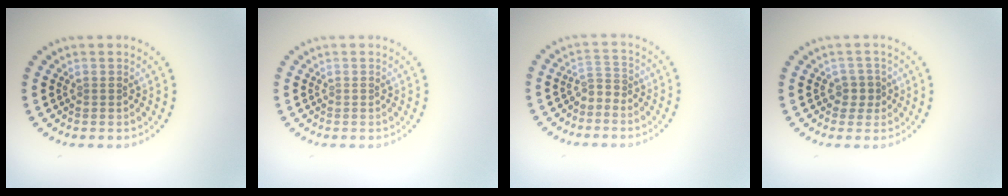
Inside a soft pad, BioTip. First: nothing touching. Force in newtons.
{"total": 0.0}
{"total": 1.5, "press": 1.0, "slide": 1.1}
{"total": 1.6, "press": 1.4, "slide": 0.9}